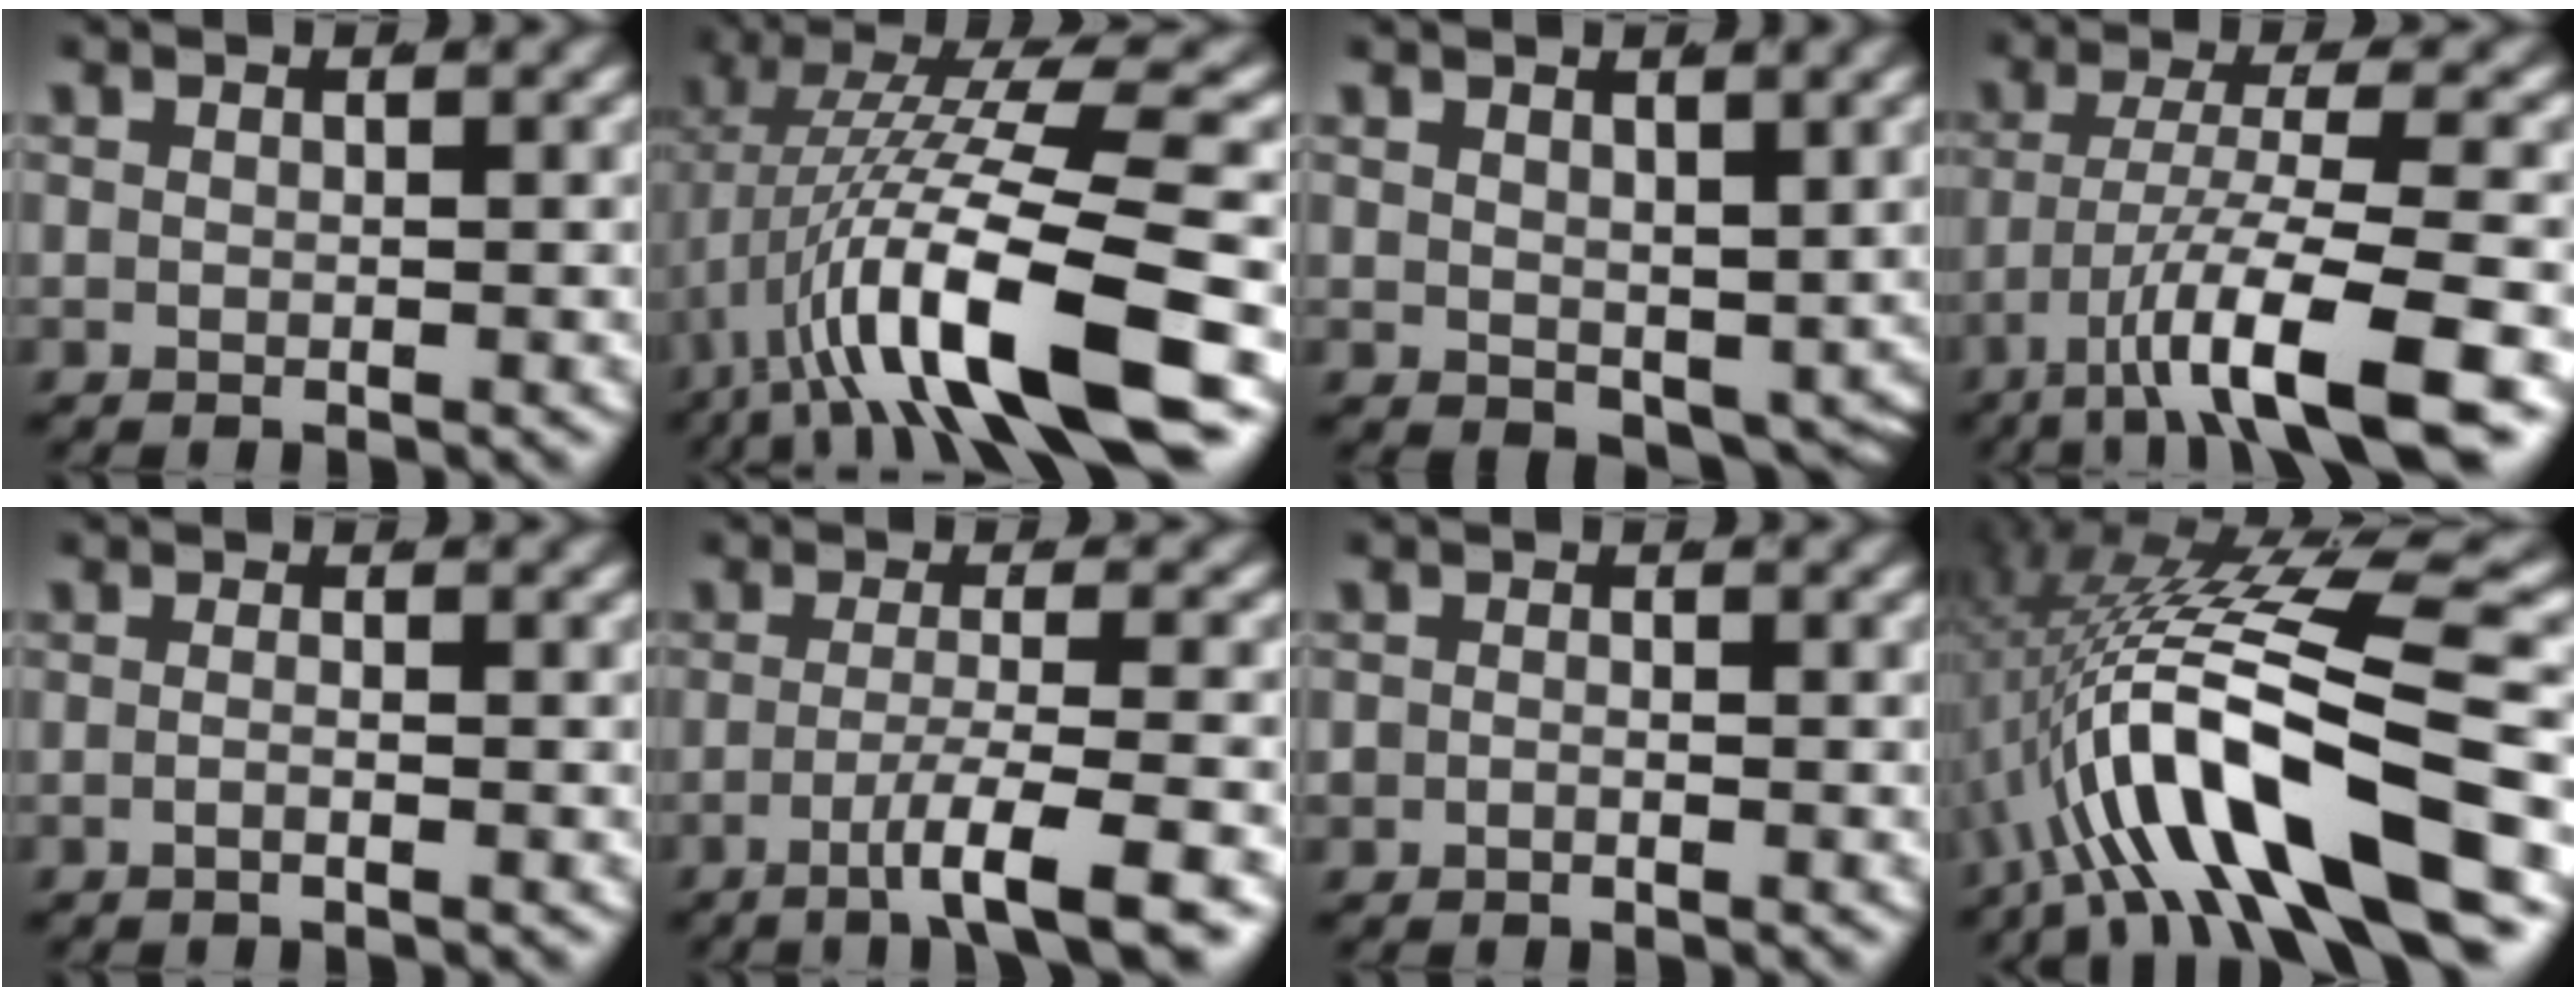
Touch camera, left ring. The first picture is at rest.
{"total": 10.5, "force": [-2.5, 3.0, 9.8], "torque": [-0.164, -0.011, -0.024]}
{"total": 3.1, "force": [-1.3, 1.4, 2.5], "torque": [-0.027, -0.029, -0.001]}
{"total": 8.8, "force": [-4.9, 1.7, 7.2], "torque": [-0.117, -0.018, -0.063]}
{"total": 1.3, "force": [-1.0, -0.2, 0.8], "torque": [-0.020, -0.006, -0.016]}
{"total": 6.0, "force": [-3.7, 0.3, 4.7], "torque": [-0.078, -0.019, -0.048]}
{"total": 2.6, "force": [-1.3, 2.2, 0.8], "torque": [-0.031, -0.013, -0.021]}
{"total": 12.8, "force": [-1.3, 4.3, 12.0], "torque": [-0.216, 0.002, -0.010]}